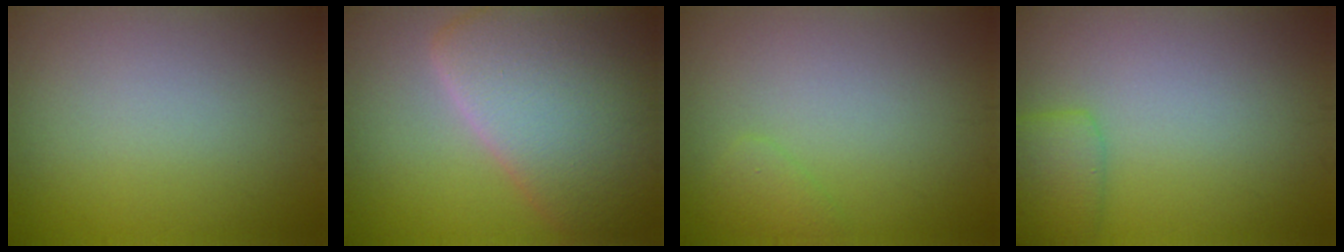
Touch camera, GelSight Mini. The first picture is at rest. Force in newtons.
{"total": 11.0, "press": 10.9, "slide": 1.1}
{"total": 1.2, "press": 1.2, "slide": 0.1}
{"total": 2.4, "press": 2.4, "slide": 0.1}